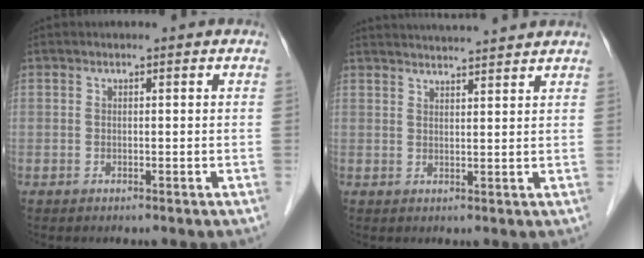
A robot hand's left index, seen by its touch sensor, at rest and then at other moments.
{"total": 9.6, "force": [9.1, -0.2, 3.1], "torque": [-0.054, 0.027, 0.123]}